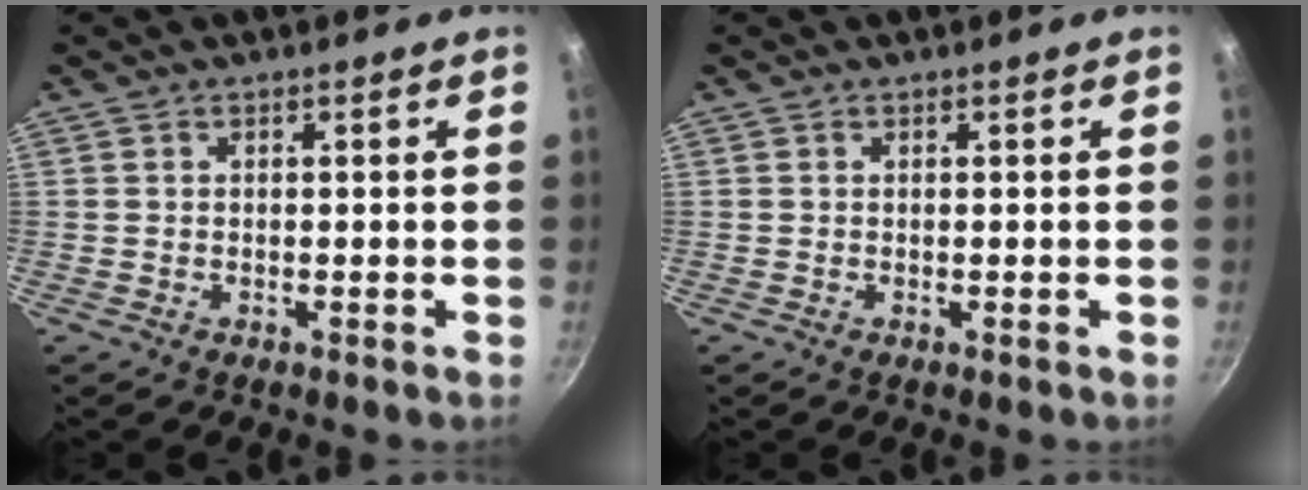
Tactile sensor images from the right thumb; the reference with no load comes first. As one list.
[{"total": 0.0}]